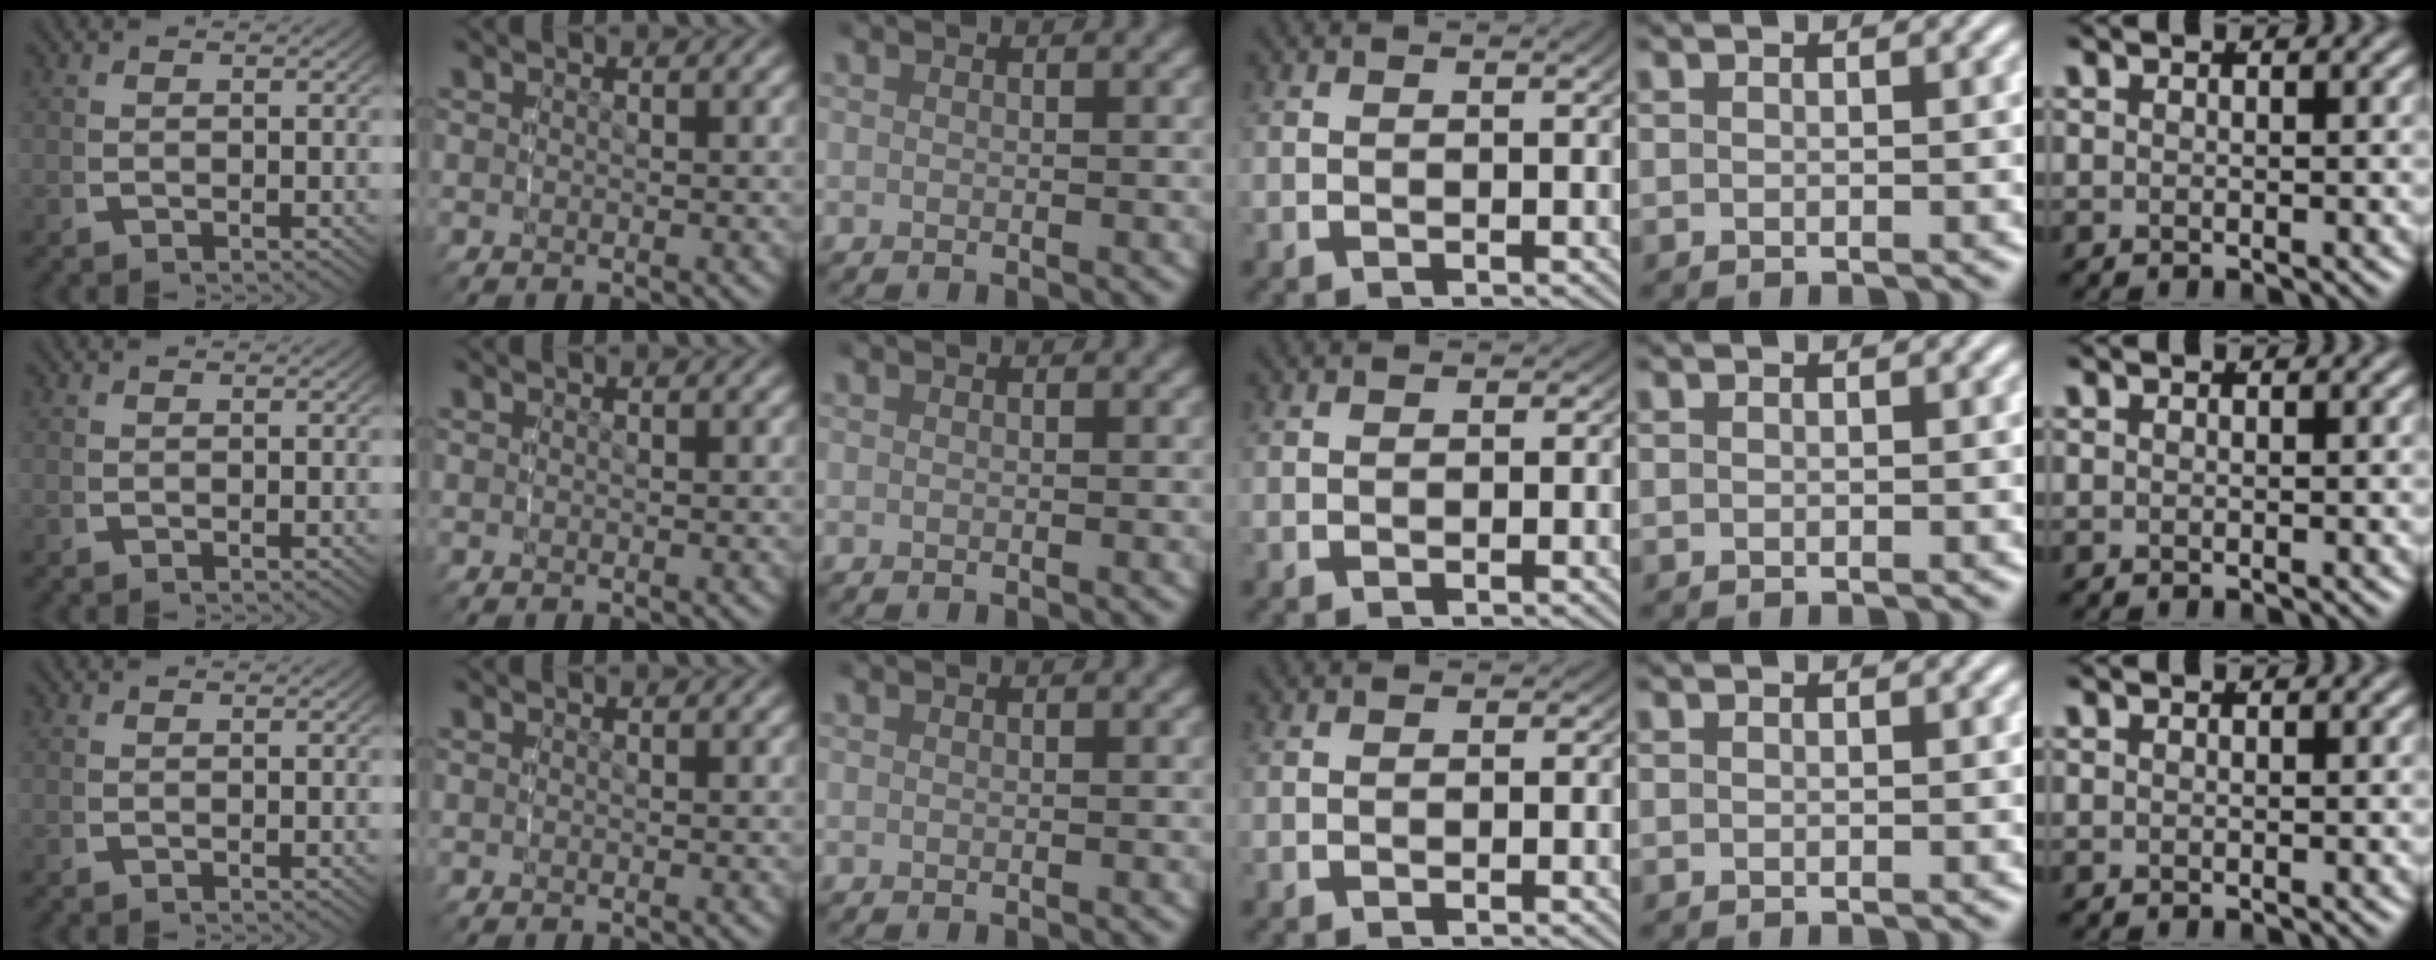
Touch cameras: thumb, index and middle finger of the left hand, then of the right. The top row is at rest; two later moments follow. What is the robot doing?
{"motion": "lift_and_place", "object": "tape"}